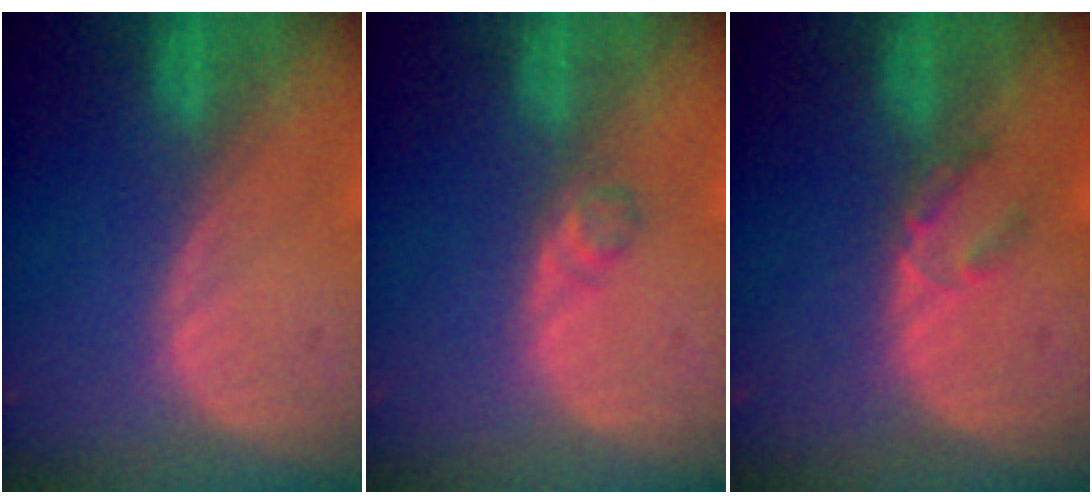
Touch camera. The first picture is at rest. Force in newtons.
{"total": 1.6, "press": 1.6, "slide": 0.2}
{"total": 2.5, "press": 2.3, "slide": 1.0}